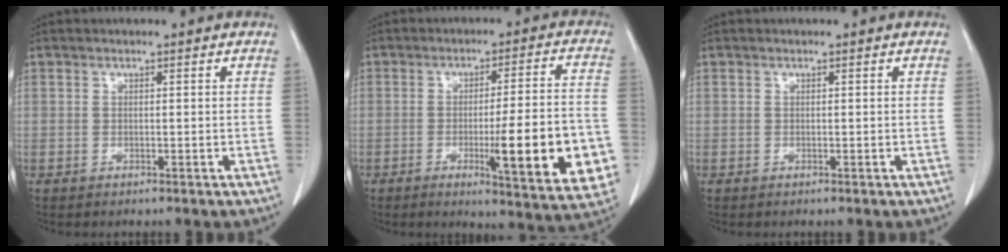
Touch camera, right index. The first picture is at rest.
{"total": 16.0, "force": [-4.3, 1.6, 15.3], "torque": [-0.173, -0.007, -0.052]}
{"total": 0.0}